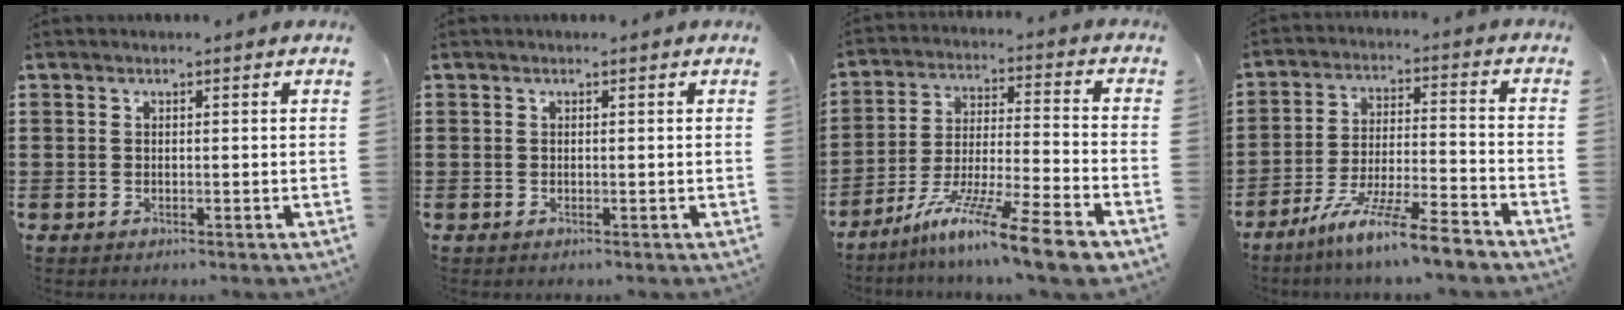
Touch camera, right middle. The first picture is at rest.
{"total": 0.0}
{"total": 13.0, "force": [-10.0, 0.3, 8.3], "torque": [-0.141, 0.018, -0.187]}
{"total": 9.7, "force": [-8.3, -0.3, 5.1], "torque": [-0.099, 0.002, -0.162]}